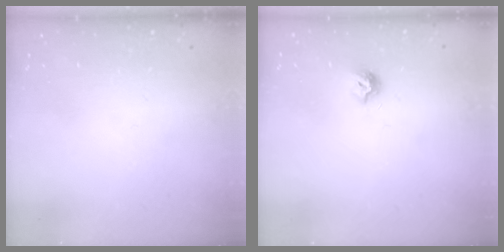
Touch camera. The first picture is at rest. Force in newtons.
{"total": 6.4, "press": 6.4, "slide": 0.3}